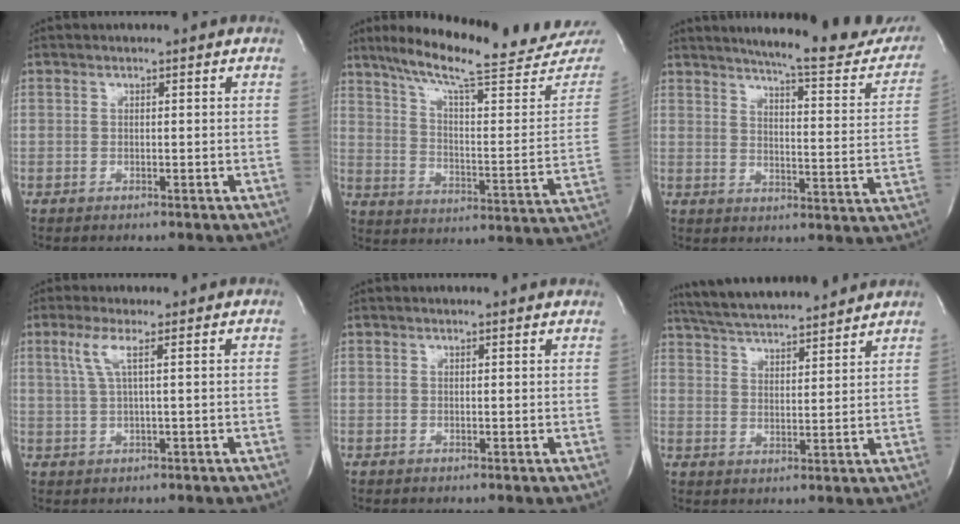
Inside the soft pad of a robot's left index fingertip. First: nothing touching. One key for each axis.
{"total": 25.2, "fx": 22.1, "fy": 2.1, "fz": 11.9, "tx": -0.185, "ty": -0.066, "tz": 0.292}
{"total": 21.2, "fx": 19.0, "fy": 2.7, "fz": 9.2, "tx": -0.122, "ty": -0.068, "tz": 0.220}
{"total": 3.3, "fx": 1.3, "fy": -0.3, "fz": 3.1, "tx": -0.076, "ty": 0.000, "tz": 0.031}
{"total": 4.9, "fx": 4.6, "fy": 0.4, "fz": 1.5, "tx": -0.025, "ty": 0.008, "tz": 0.039}
{"total": 15.3, "fx": 14.0, "fy": 1.6, "fz": 5.8, "tx": -0.108, "ty": 0.024, "tz": 0.217}